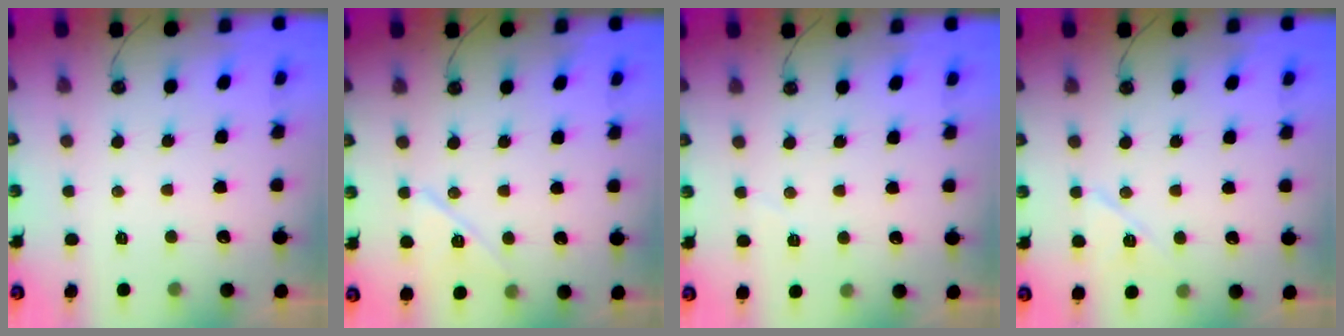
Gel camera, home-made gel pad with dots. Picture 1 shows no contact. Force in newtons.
{"total": 9.6, "press": 9.6, "slide": 0.9}
{"total": 2.9, "press": 2.7, "slide": 1.1}
{"total": 7.6, "press": 7.5, "slide": 0.7}